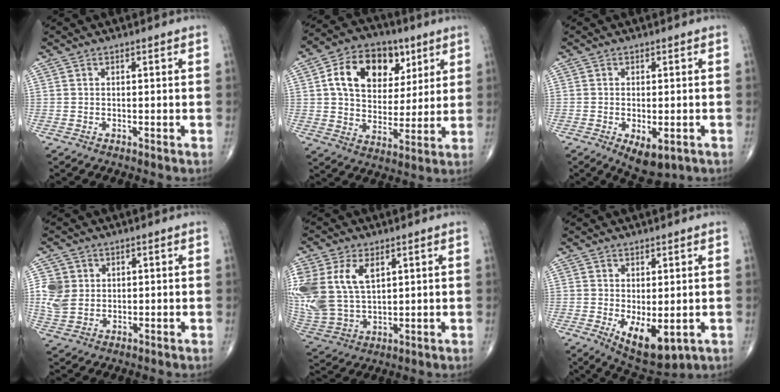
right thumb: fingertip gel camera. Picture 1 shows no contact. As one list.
[{"total": 16.4, "force": [5.7, 11.6, 10.1], "torque": [-0.137, -0.006, 0.095]}, {"total": 5.2, "force": [-2.0, 2.3, 4.2], "torque": [-0.065, -0.006, -0.021]}, {"total": 5.9, "force": [1.2, 5.1, 2.7], "torque": [-0.039, -0.002, 0.029]}, {"total": 18.6, "force": [6.0, 11.9, 13.0], "torque": [-0.307, 0.000, 0.129]}, {"total": 8.9, "force": [-1.8, 4.2, 7.6], "torque": [-0.106, -0.018, -0.010]}]